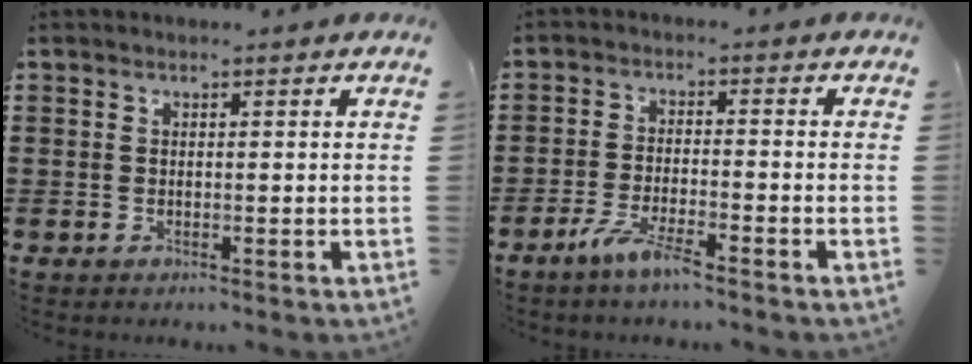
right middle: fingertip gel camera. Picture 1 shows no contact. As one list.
[{"total": 4.5, "force": [-3.3, 0.4, 3.1], "torque": [-0.069, -0.008, -0.062]}]